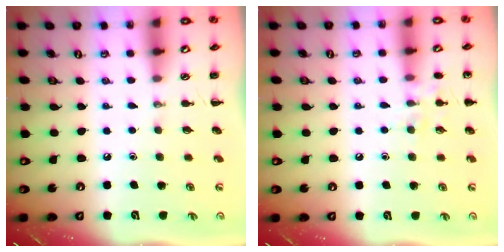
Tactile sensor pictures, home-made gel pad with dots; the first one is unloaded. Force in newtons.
{"total": 7.9, "press": 7.7, "slide": 1.9}